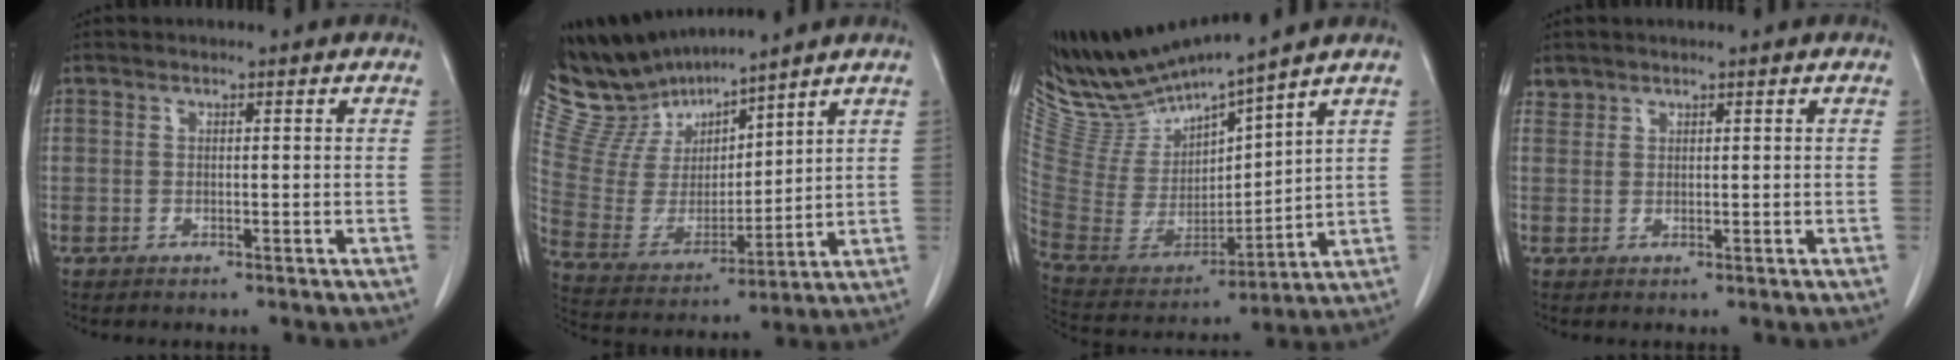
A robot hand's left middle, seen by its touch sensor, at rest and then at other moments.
{"total": 13.0, "force": [12.4, 2.8, 2.6], "torque": [-0.073, 0.005, 0.259]}
{"total": 13.8, "force": [13.0, -0.1, 4.7], "torque": [-0.105, -0.022, 0.268]}
{"total": 1.0, "force": [0.9, 0.4, -0.2], "torque": [0.005, 0.004, 0.019]}